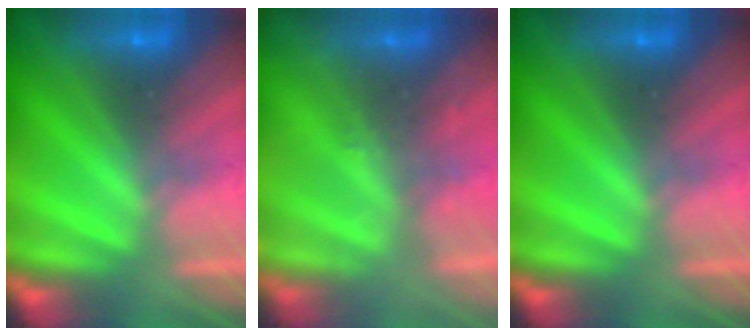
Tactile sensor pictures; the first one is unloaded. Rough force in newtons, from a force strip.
{"total": 2.3}
{"total": 0.0}